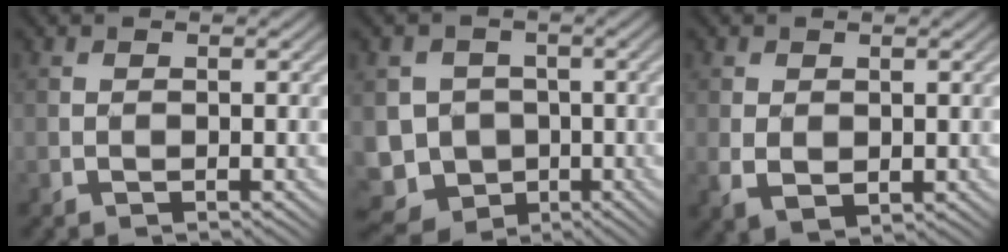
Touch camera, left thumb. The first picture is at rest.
{"total": 8.4, "force": [-2.2, 7.6, 2.7], "torque": [-0.075, -0.021, -0.062]}
{"total": 2.9, "force": [-0.3, 2.1, 1.9], "torque": [-0.049, -0.013, -0.002]}